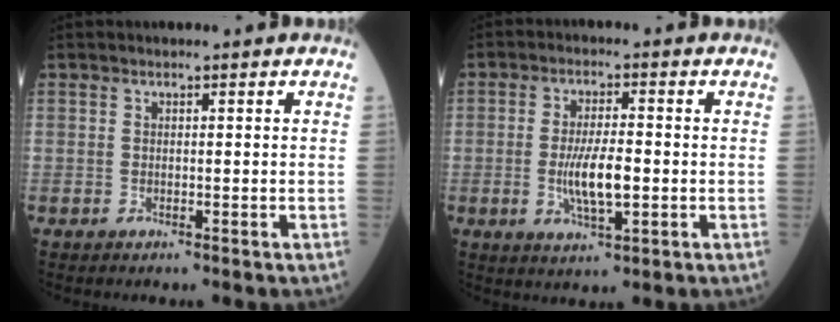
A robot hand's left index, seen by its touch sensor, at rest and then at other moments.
{"total": 6.7, "force": [-1.5, 1.6, 6.4], "torque": [-0.129, -0.011, -0.025]}